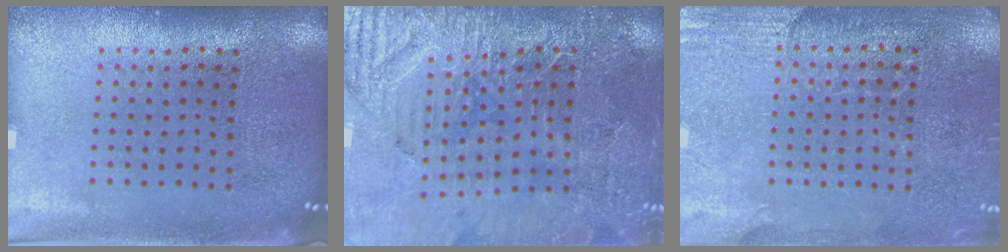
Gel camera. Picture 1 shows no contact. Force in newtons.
{"total": 3.3, "press": 3.3, "slide": 0.4}
{"total": 2.7, "press": 2.5, "slide": 0.9}